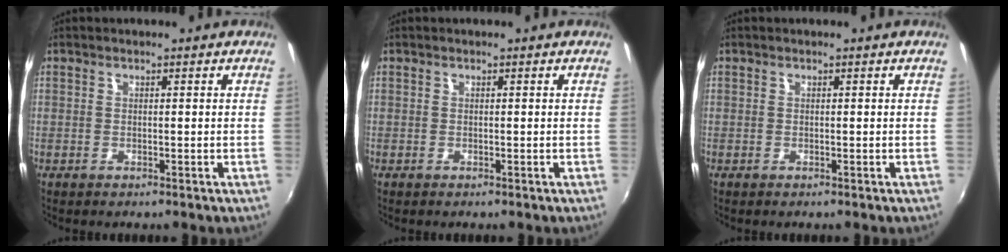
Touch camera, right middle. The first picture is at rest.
{"total": 0.0}
{"total": 0.0}